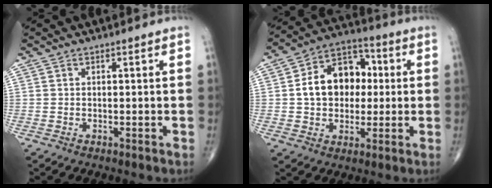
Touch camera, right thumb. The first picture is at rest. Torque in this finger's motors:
{"motor_torque": [0.79, 2.35, 1.33, -0.01, 0.11]}